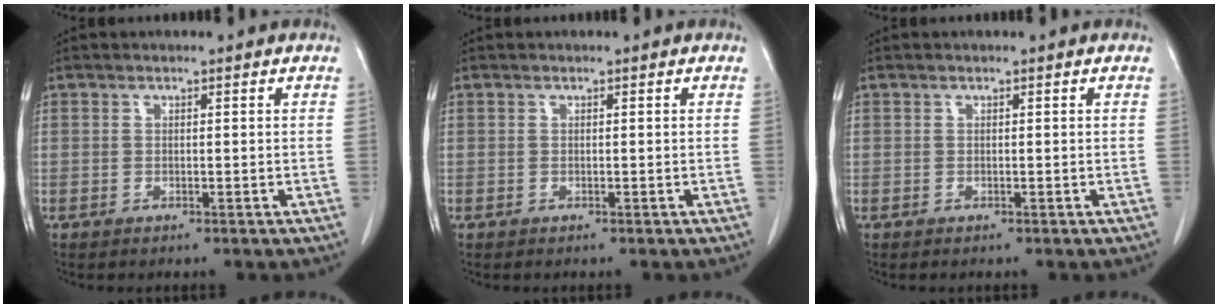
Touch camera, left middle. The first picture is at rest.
{"total": 0.0}
{"total": 0.0}